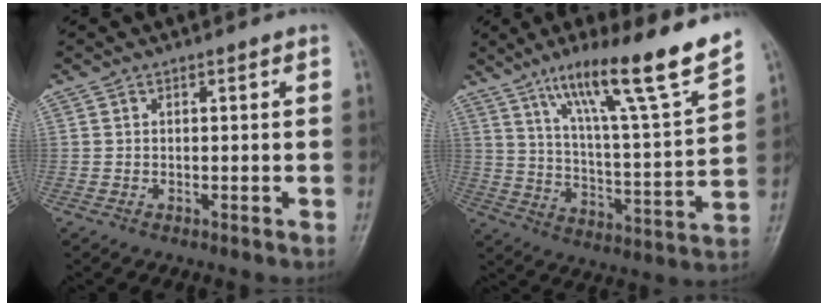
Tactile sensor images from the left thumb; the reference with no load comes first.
{"total": 18.9, "force": [13.2, 1.2, 13.6], "torque": [-0.196, -0.067, 0.215]}